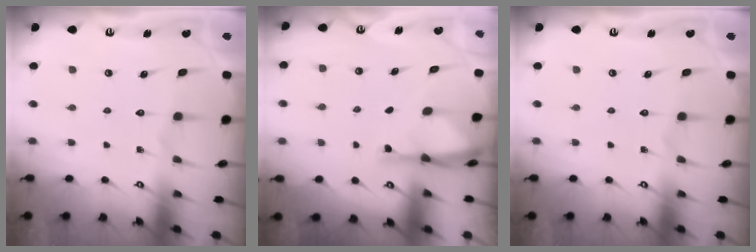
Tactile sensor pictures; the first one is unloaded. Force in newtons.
{"total": 2.7, "press": 2.7, "slide": 0.5}
{"total": 0.0}